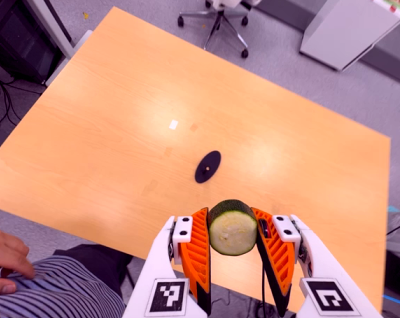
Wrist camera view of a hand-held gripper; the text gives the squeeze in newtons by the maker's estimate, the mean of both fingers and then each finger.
{"total": 11.6, "left": 11.8, "right": 11.3}